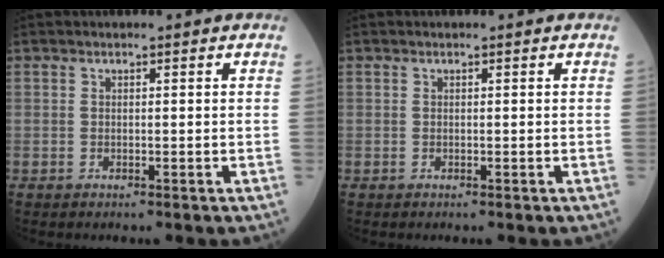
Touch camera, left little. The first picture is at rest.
{"total": 0.0}